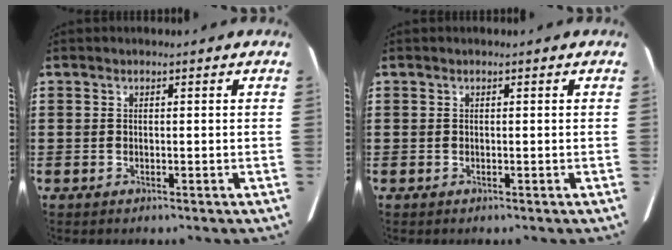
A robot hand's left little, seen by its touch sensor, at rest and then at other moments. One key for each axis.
{"total": 0.0}